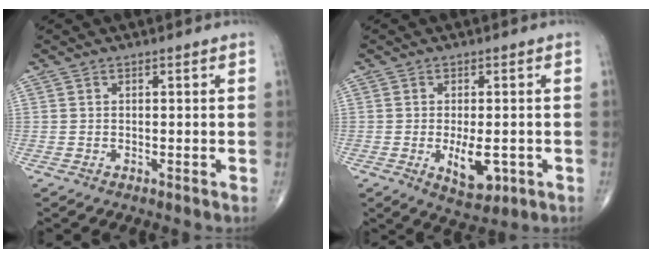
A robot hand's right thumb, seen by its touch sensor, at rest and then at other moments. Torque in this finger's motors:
{"motor_torque": [0.86, 0.90, 0.25, 0.20, 0.19]}